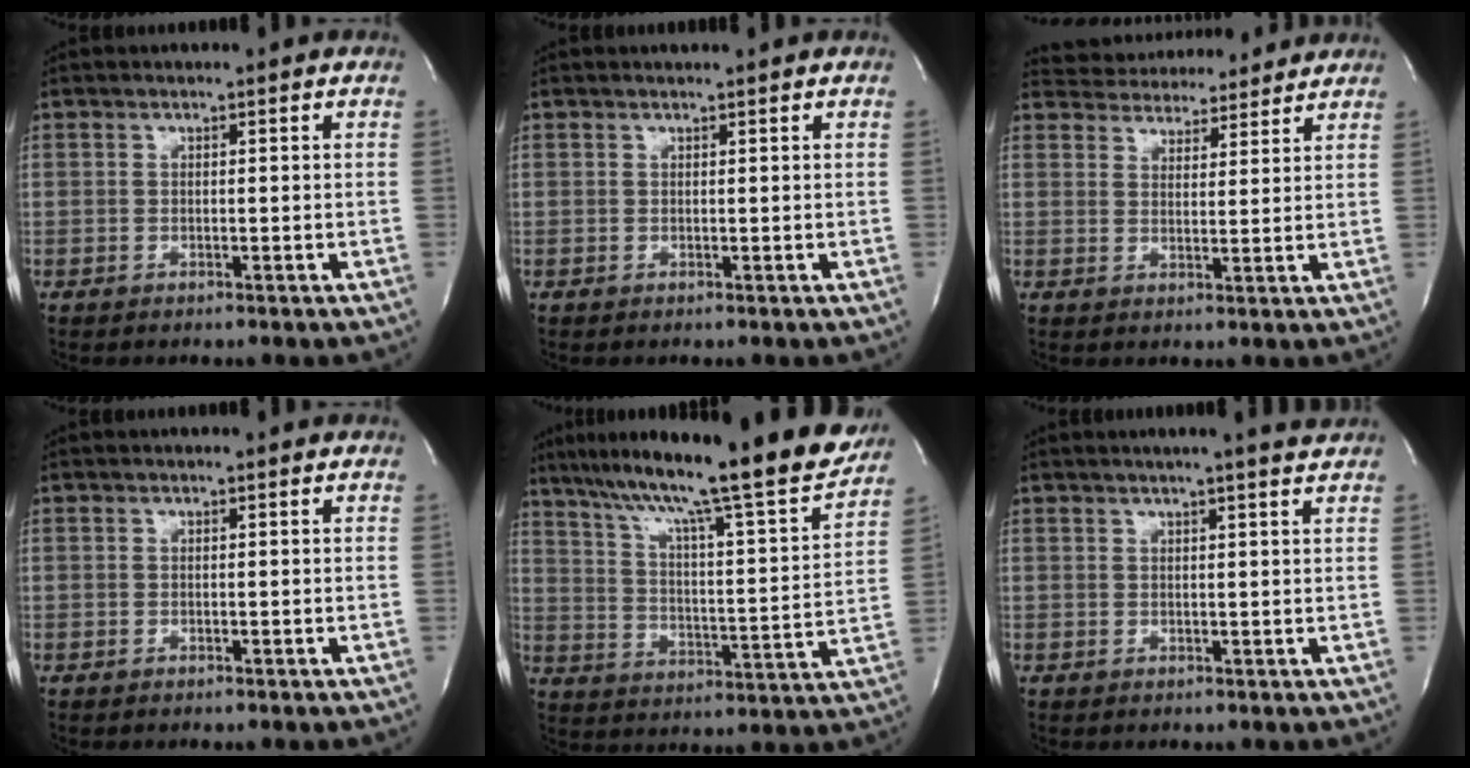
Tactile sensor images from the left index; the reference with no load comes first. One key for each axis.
{"total": 0.8, "fx": 0.7, "fy": -0.3, "fz": 0.3, "tx": -0.008, "ty": -0.003, "tz": 0.016}
{"total": 10.7, "fx": 10.1, "fy": 2.9, "fz": 2.0, "tx": -0.028, "ty": 0.013, "tz": 0.141}
{"total": 0.0}
{"total": 24.1, "fx": 20.5, "fy": 0.9, "fz": 12.6, "tx": -0.215, "ty": -0.035, "tz": 0.290}
{"total": 5.4, "fx": 4.5, "fy": -0.8, "fz": 2.8, "tx": -0.044, "ty": -0.001, "tz": 0.049}